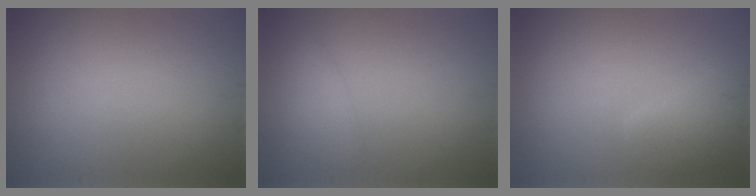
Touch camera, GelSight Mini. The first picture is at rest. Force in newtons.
{"total": 1.5, "press": 1.5, "slide": 0.2}
{"total": 2.9, "press": 2.9, "slide": 0.1}